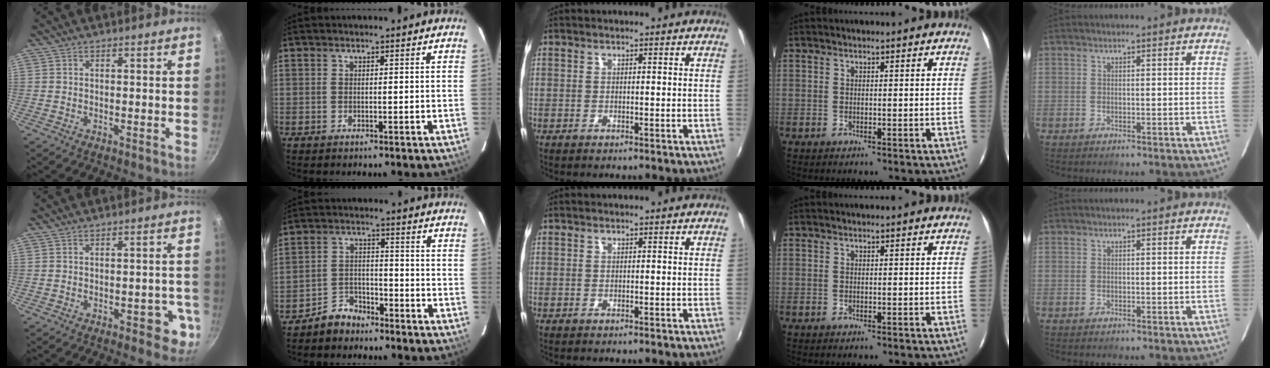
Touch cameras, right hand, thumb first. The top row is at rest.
{"thumb": {"total": 5.9, "force": [-2.3, 3.1, 4.4], "torque": [-0.020, 0.018, -0.023]}, "index": {"total": 5.4, "force": [-4.5, 3.0, 0.6], "torque": [-0.023, 0.020, -0.078]}}